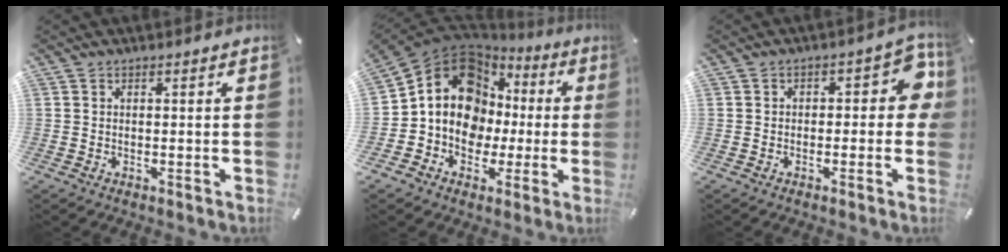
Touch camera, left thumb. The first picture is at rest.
{"total": 14.4, "force": [1.5, 12.5, 6.9], "torque": [-0.128, -0.016, 0.032]}
{"total": 7.8, "force": [-0.1, 4.4, 6.5], "torque": [-0.075, 0.005, -0.006]}